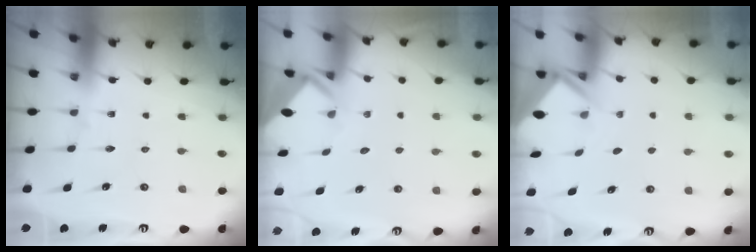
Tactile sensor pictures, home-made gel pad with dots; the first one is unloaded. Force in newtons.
{"total": 3.5, "press": 3.5, "slide": 0.1}
{"total": 2.4, "press": 2.4, "slide": 0.1}